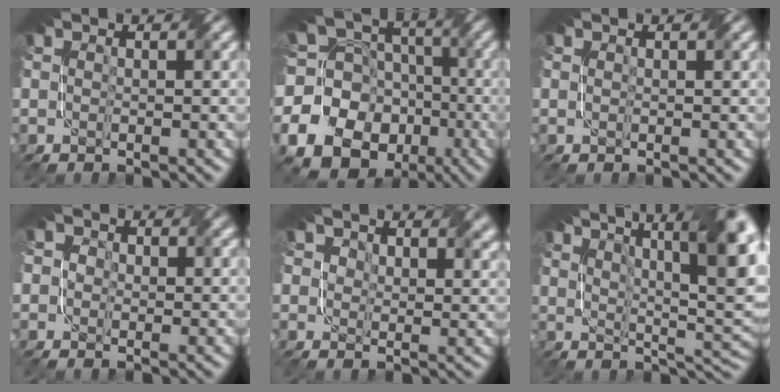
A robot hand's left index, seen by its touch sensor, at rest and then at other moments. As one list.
[{"total": 21.1, "force": [-8.5, 18.4, 6.1], "torque": [-0.159, -0.036, -0.148]}, {"total": 0.6, "force": [0.5, 0.1, 0.3], "torque": [-0.009, -0.003, 0.004]}, {"total": 3.2, "force": [1.3, 2.6, 1.3], "torque": [-0.019, 0.002, -0.006]}, {"total": 4.0, "force": [2.8, 2.4, 1.7], "torque": [-0.037, -0.005, 0.037]}, {"total": 13.8, "force": [6.4, 4.6, 11.4], "torque": [-0.136, 0.025, 0.079]}]